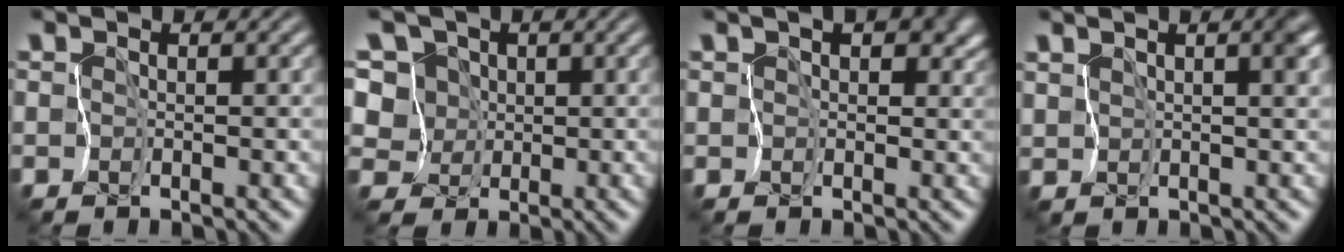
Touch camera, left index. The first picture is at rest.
{"total": 9.1, "force": [3.7, 7.3, 4.0], "torque": [-0.083, 0.049, 0.029]}
{"total": 4.9, "force": [2.0, 3.3, 3.1], "torque": [-0.025, 0.018, 0.010]}
{"total": 3.2, "force": [1.2, 1.3, 2.7], "torque": [-0.036, 0.005, 0.021]}